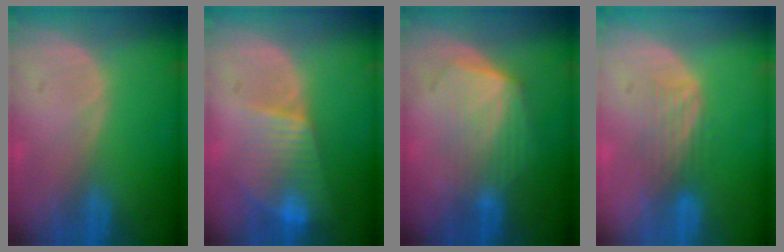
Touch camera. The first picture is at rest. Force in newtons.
{"total": 8.1, "press": 7.0, "slide": 4.2}
{"total": 7.0, "press": 6.4, "slide": 2.8}
{"total": 4.3, "press": 3.6, "slide": 2.3}